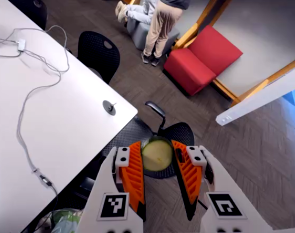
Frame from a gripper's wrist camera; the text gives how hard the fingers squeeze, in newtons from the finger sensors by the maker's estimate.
{"total": 9.4, "left": 10.2, "right": 8.7}